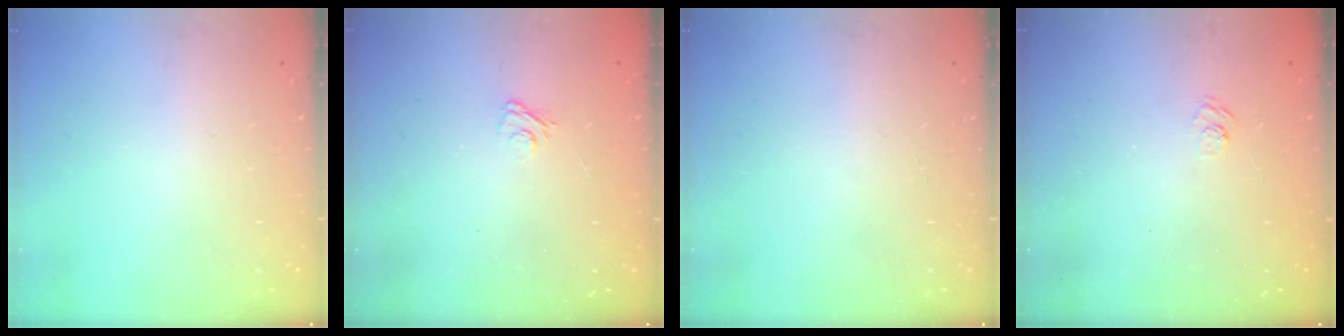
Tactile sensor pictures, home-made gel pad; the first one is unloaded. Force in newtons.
{"total": 2.9, "press": 2.6, "slide": 1.2}
{"total": 0.0}
{"total": 2.4, "press": 2.0, "slide": 1.3}